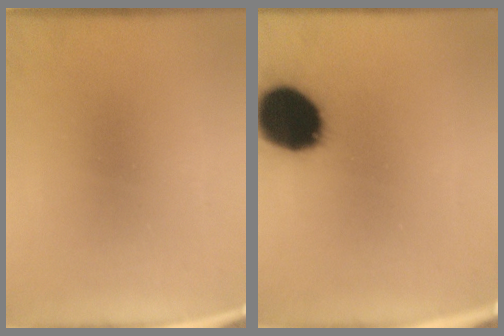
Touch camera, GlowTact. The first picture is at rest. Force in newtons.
{"total": 19.1}